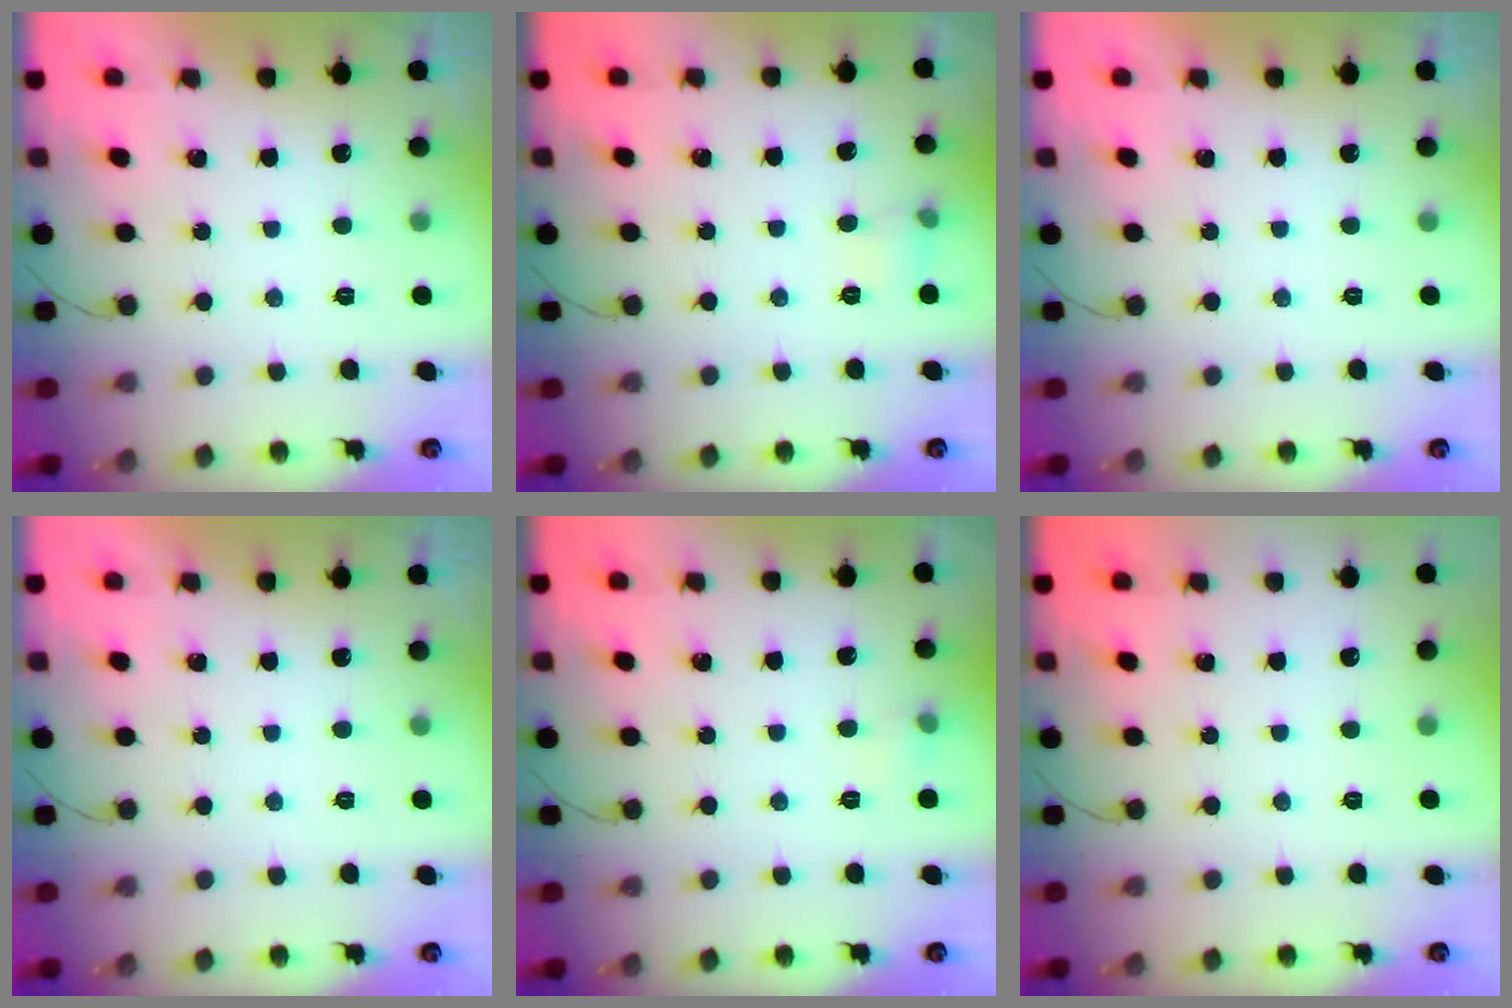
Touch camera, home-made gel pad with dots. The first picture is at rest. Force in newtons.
{"total": 4.6, "press": 4.4, "slide": 1.4}
{"total": 0.0}
{"total": 0.0}
{"total": 3.6, "press": 3.4, "slide": 1.1}
{"total": 0.0}